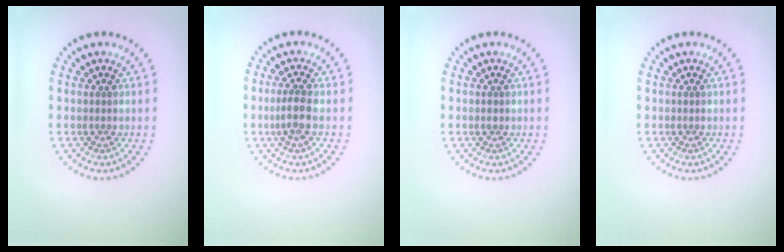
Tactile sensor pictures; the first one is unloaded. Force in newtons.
{"total": 2.0, "press": 1.8, "slide": 0.9}
{"total": 0.6, "press": 0.6, "slide": 0.1}
{"total": 0.0}